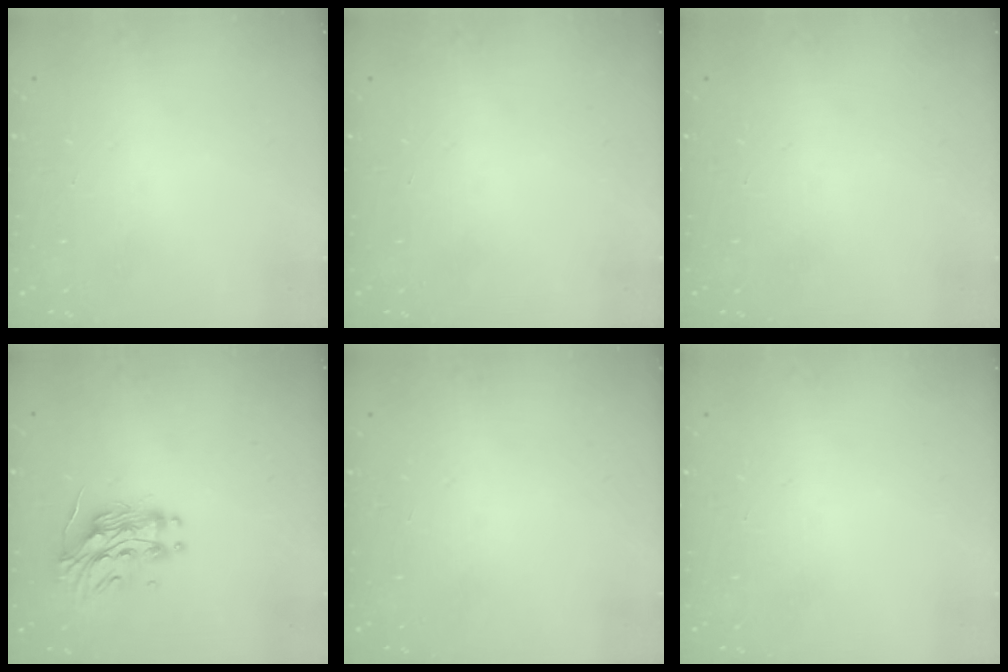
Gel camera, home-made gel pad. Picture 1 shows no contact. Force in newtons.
{"total": 0.0}
{"total": 0.0}
{"total": 13.2, "press": 13.2, "slide": 0.8}
{"total": 0.0}
{"total": 0.0}